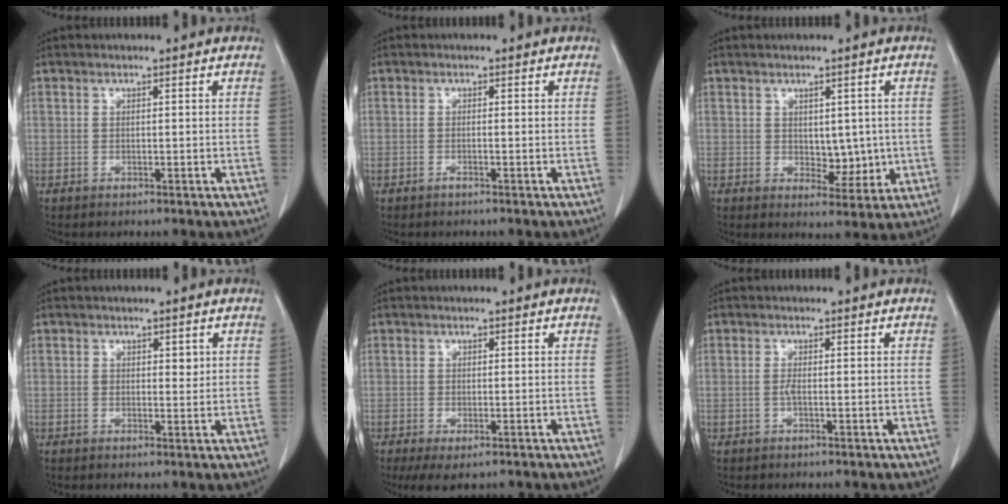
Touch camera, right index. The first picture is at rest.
{"total": 0.7, "force": [-0.5, -0.2, 0.5], "torque": [-0.008, 0.002, -0.009]}
{"total": 4.5, "force": [0.1, 2.7, 3.6], "torque": [-0.041, -0.005, 0.013]}
{"total": 1.7, "force": [0.6, 1.1, 1.1], "torque": [-0.013, 0.001, 0.010]}
{"total": 4.7, "force": [-3.2, 1.5, 3.1], "torque": [-0.047, -0.013, -0.049]}
{"total": 0.9, "force": [-0.2, 0.0, 0.8], "torque": [-0.017, 0.002, -0.004]}